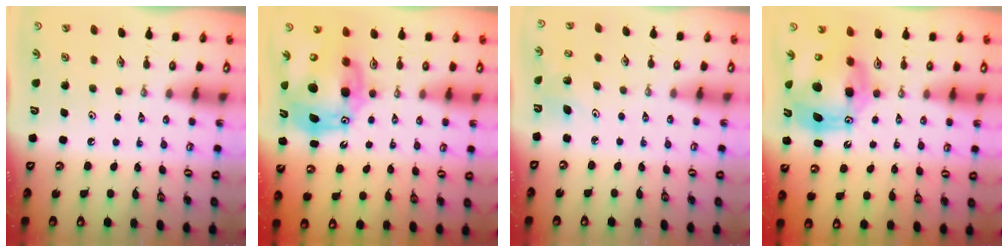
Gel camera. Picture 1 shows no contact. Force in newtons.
{"total": 17.6, "press": 17.4, "slide": 2.7}
{"total": 4.0, "press": 3.6, "slide": 1.8}
{"total": 15.3, "press": 15.2, "slide": 1.5}